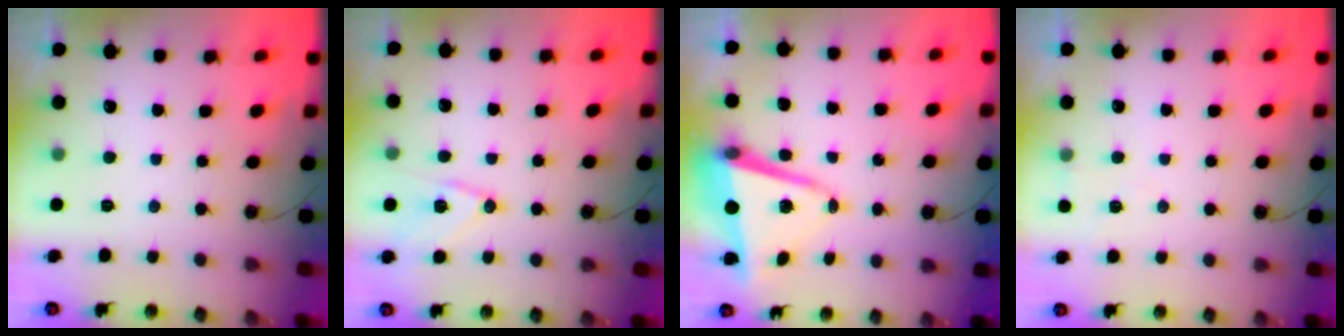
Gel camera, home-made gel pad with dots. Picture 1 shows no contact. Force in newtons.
{"total": 12.0, "press": 12.0, "slide": 0.5}
{"total": 9.8, "press": 9.7, "slide": 1.4}
{"total": 4.0, "press": 3.4, "slide": 2.2}